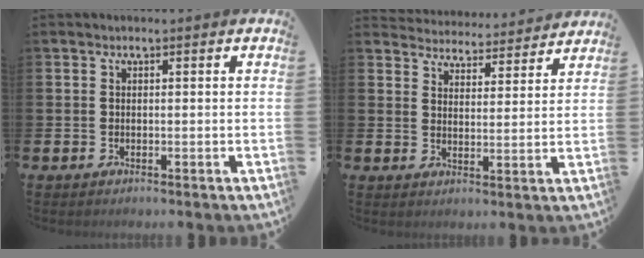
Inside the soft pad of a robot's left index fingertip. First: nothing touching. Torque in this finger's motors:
{"motor_torque": [0.73, -1.41, -0.13, -0.07]}